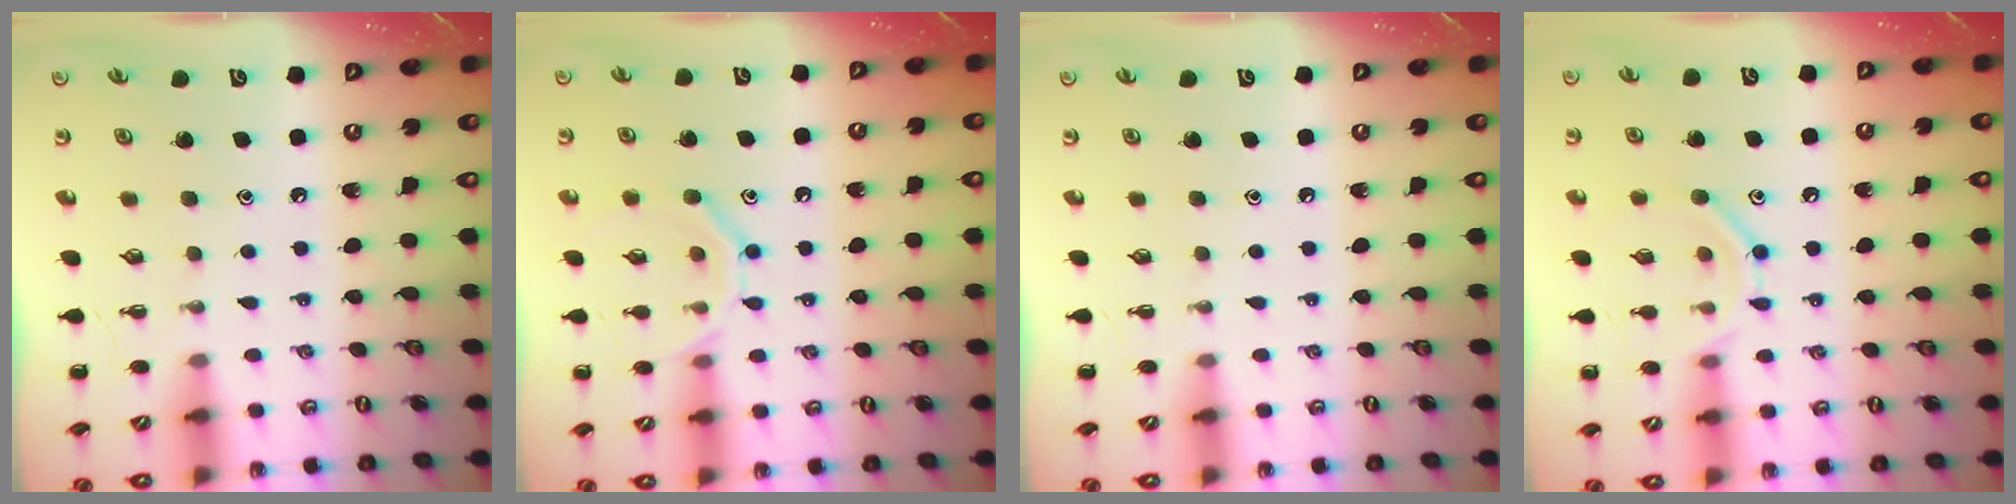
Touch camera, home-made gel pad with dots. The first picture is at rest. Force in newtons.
{"total": 10.6, "press": 10.5, "slide": 1.5}
{"total": 0.0}
{"total": 9.6, "press": 9.5, "slide": 1.4}